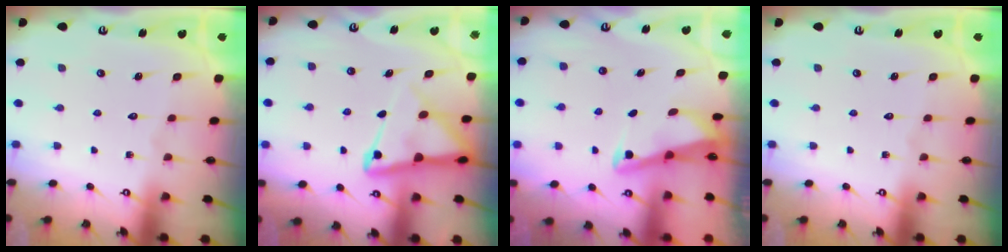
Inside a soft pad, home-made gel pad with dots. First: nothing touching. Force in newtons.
{"total": 9.1, "press": 9.1, "slide": 0.9}
{"total": 2.8, "press": 2.8, "slide": 0.4}
{"total": 0.0}